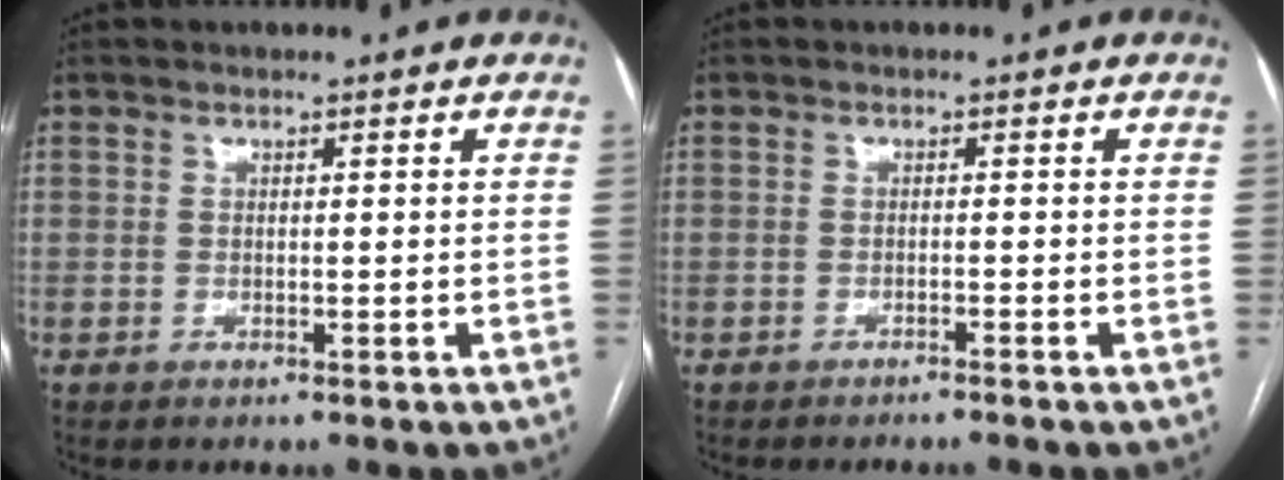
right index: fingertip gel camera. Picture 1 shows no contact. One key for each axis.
{"total": 1.5, "fx": -1.4, "fy": -0.4, "fz": 0.5, "tx": -0.006, "ty": 0.003, "tz": -0.020}